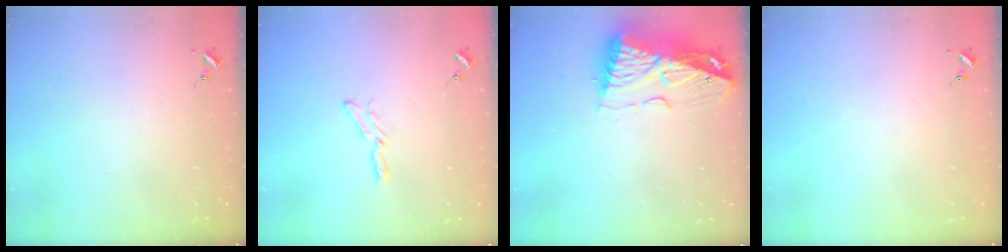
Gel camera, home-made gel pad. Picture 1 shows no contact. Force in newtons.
{"total": 5.6, "press": 5.6, "slide": 0.5}
{"total": 12.6, "press": 12.5, "slide": 1.4}
{"total": 0.0}